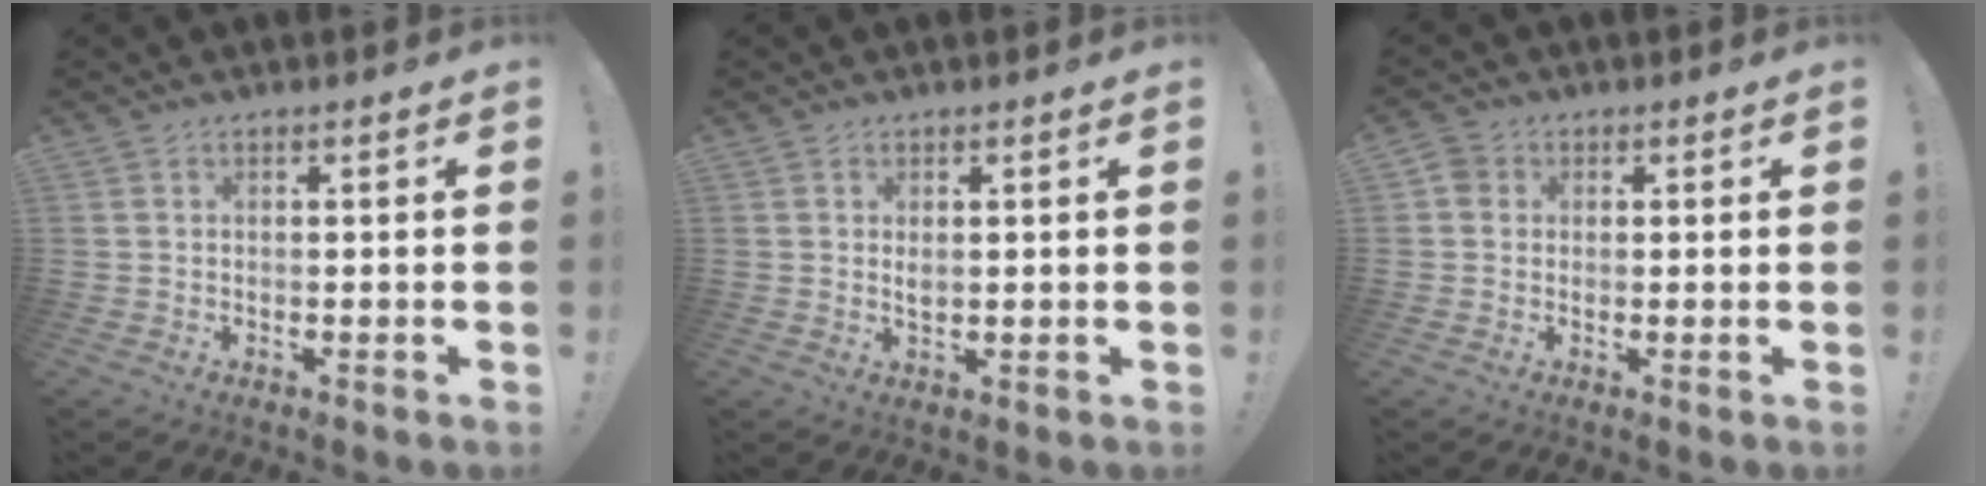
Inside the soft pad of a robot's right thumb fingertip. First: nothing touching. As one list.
[{"total": 1.7, "force": [0.8, 0.8, 1.3], "torque": [-0.012, -0.006, 0.011]}, {"total": 2.9, "force": [0.7, 2.6, 1.2], "torque": [-0.016, 0.005, 0.014]}]